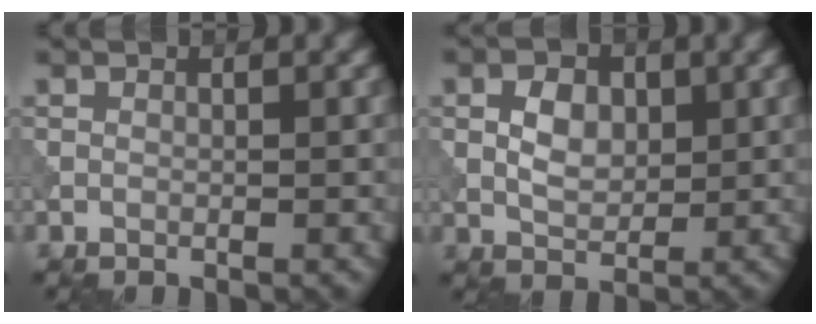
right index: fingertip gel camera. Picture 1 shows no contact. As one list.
[{"total": 3.1, "force": [0.5, 2.0, 2.3], "torque": [-0.041, 0.001, 0.008]}]